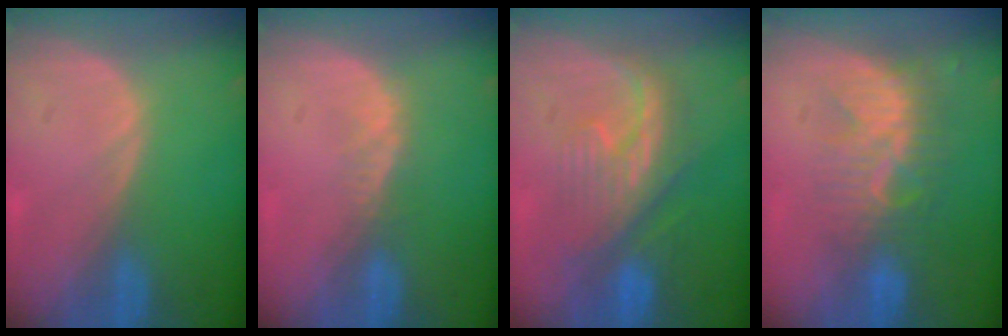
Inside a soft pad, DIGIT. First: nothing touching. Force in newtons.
{"total": 2.1, "press": 1.5, "slide": 1.4}
{"total": 8.0, "press": 7.9, "slide": 1.1}
{"total": 8.4, "press": 7.5, "slide": 3.9}